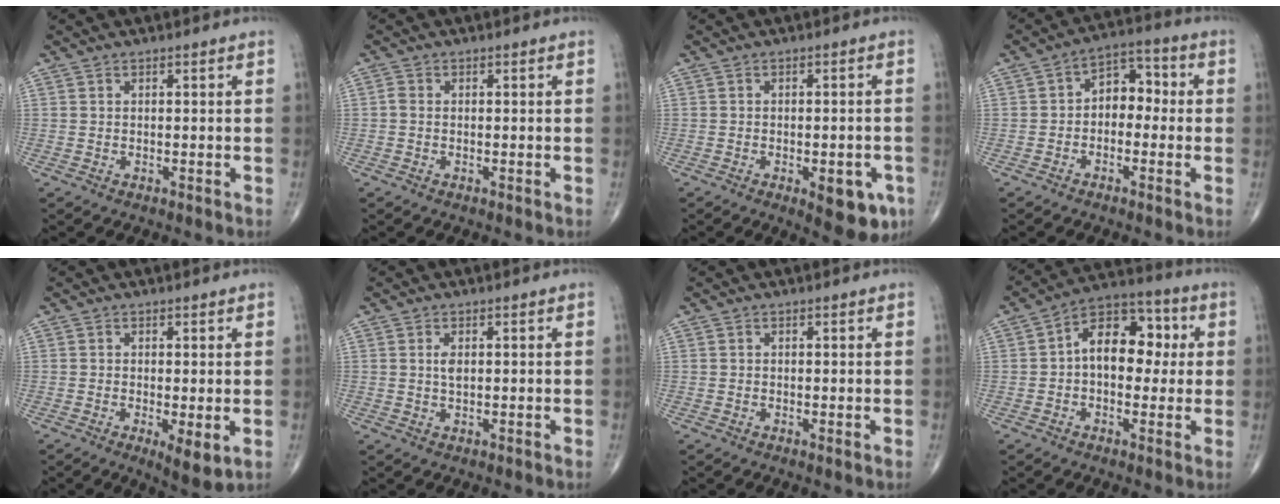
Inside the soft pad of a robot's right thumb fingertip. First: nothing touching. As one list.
[{"total": 1.0, "force": [-0.2, 0.8, 0.7], "torque": [-0.011, 0.000, -0.006]}, {"total": 8.4, "force": [-3.4, 3.5, 6.8], "torque": [-0.063, 0.005, -0.035]}, {"total": 7.1, "force": [-0.6, 5.0, 5.0], "torque": [-0.042, 0.035, -0.027]}, {"total": 5.2, "force": [-1.2, 1.6, 4.8], "torque": [-0.079, -0.018, -0.019]}, {"total": 1.9, "force": [0.4, 0.9, 1.6], "torque": [-0.027, -0.002, 0.008]}, {"total": 0.5, "force": [-0.1, 0.1, 0.5], "torque": [-0.012, -0.004, -0.003]}, {"total": 13.2, "force": [1.2, 8.5, 10.1], "torque": [-0.113, 0.033, 0.006]}]